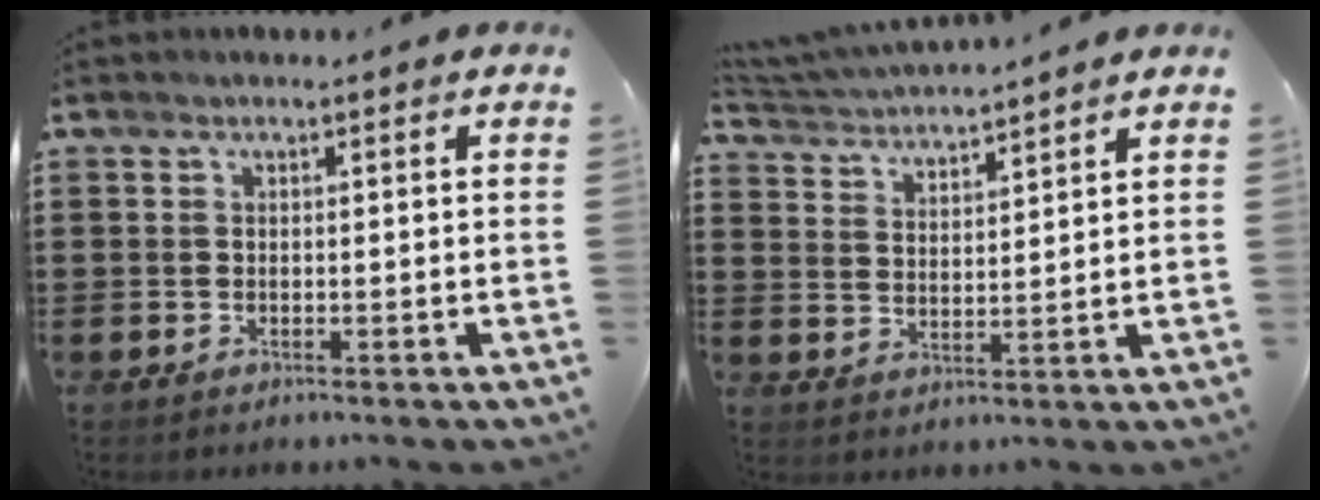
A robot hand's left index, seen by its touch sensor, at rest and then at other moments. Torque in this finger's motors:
{"motor_torque": [-0.02, -0.04, 0.35, 0.14]}